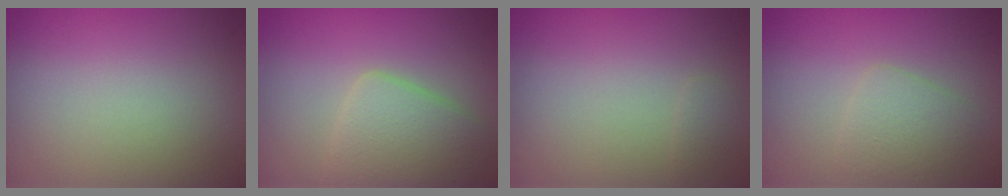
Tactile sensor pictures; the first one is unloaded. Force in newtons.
{"total": 4.3, "press": 4.3, "slide": 0.3}
{"total": 0.6, "press": 0.6, "slide": 0.0}
{"total": 2.2, "press": 2.2, "slide": 0.1}